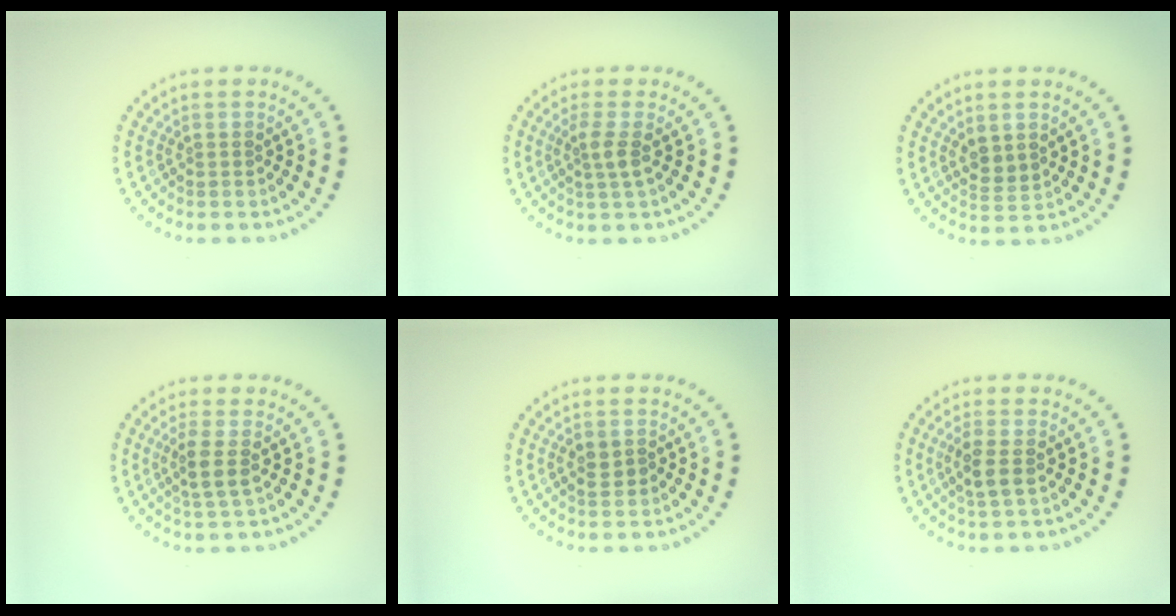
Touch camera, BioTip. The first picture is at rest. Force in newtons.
{"total": 1.7, "press": 1.3, "slide": 1.1}
{"total": 1.9, "press": 1.7, "slide": 0.9}
{"total": 2.3, "press": 1.8, "slide": 1.4}
{"total": 1.5, "press": 1.5, "slide": 0.1}
{"total": 2.3, "press": 2.1, "slide": 0.9}